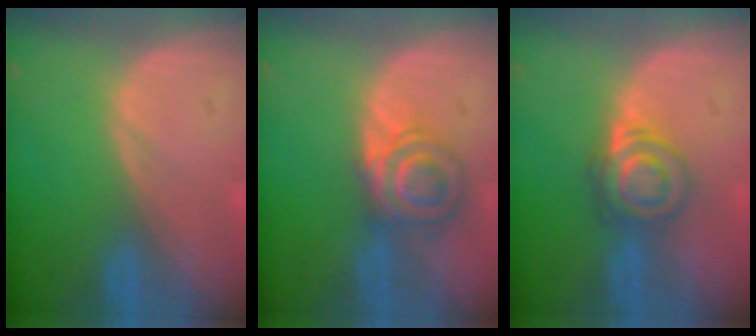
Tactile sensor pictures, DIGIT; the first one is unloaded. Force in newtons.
{"total": 6.7, "press": 5.9, "slide": 3.2}
{"total": 6.5, "press": 5.5, "slide": 3.4}